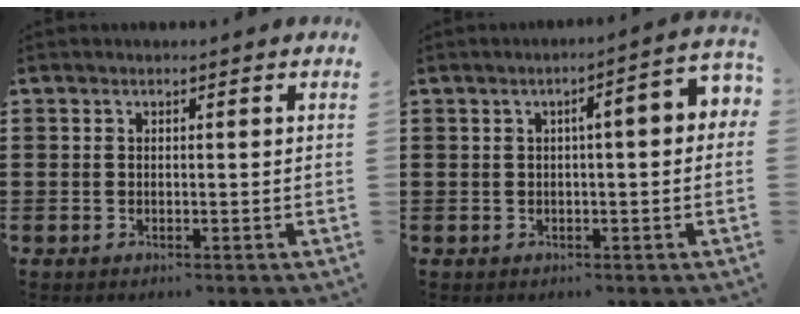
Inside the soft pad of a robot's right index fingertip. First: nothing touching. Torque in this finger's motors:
{"motor_torque": [1.01, -0.13, 0.59, 0.05]}